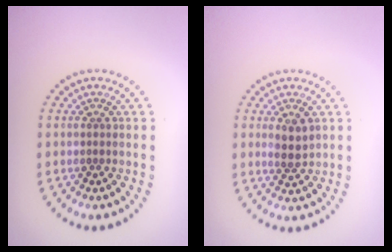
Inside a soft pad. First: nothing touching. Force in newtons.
{"total": 1.8, "press": 1.7, "slide": 0.6}